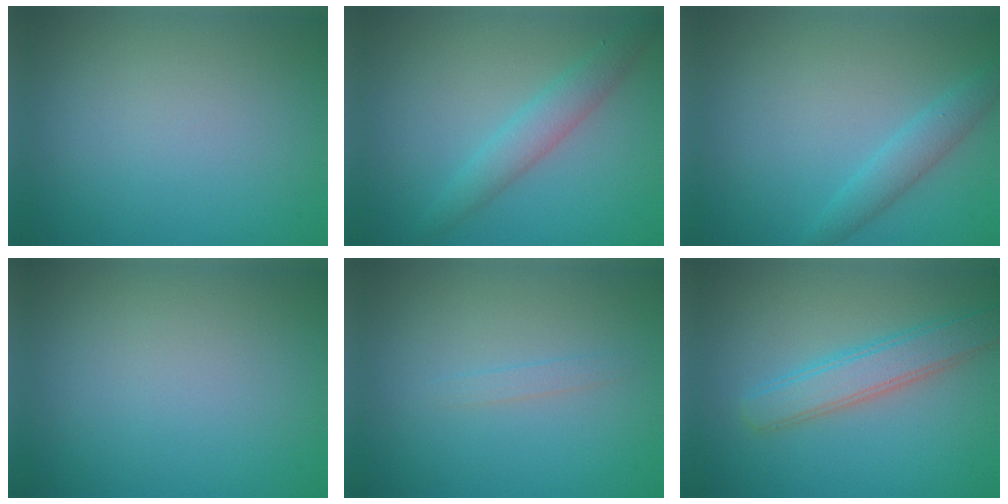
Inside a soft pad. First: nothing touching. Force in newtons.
{"total": 2.8, "press": 2.8, "slide": 0.0}
{"total": 2.3, "press": 2.3, "slide": 0.1}
{"total": 0.0}
{"total": 0.8, "press": 0.8, "slide": 0.0}
{"total": 3.9, "press": 3.9, "slide": 0.2}